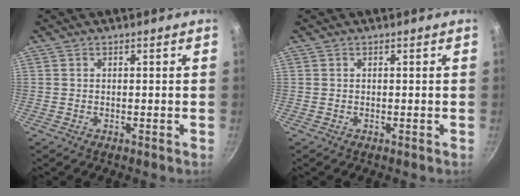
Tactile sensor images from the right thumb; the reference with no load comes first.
{"total": 0.0}